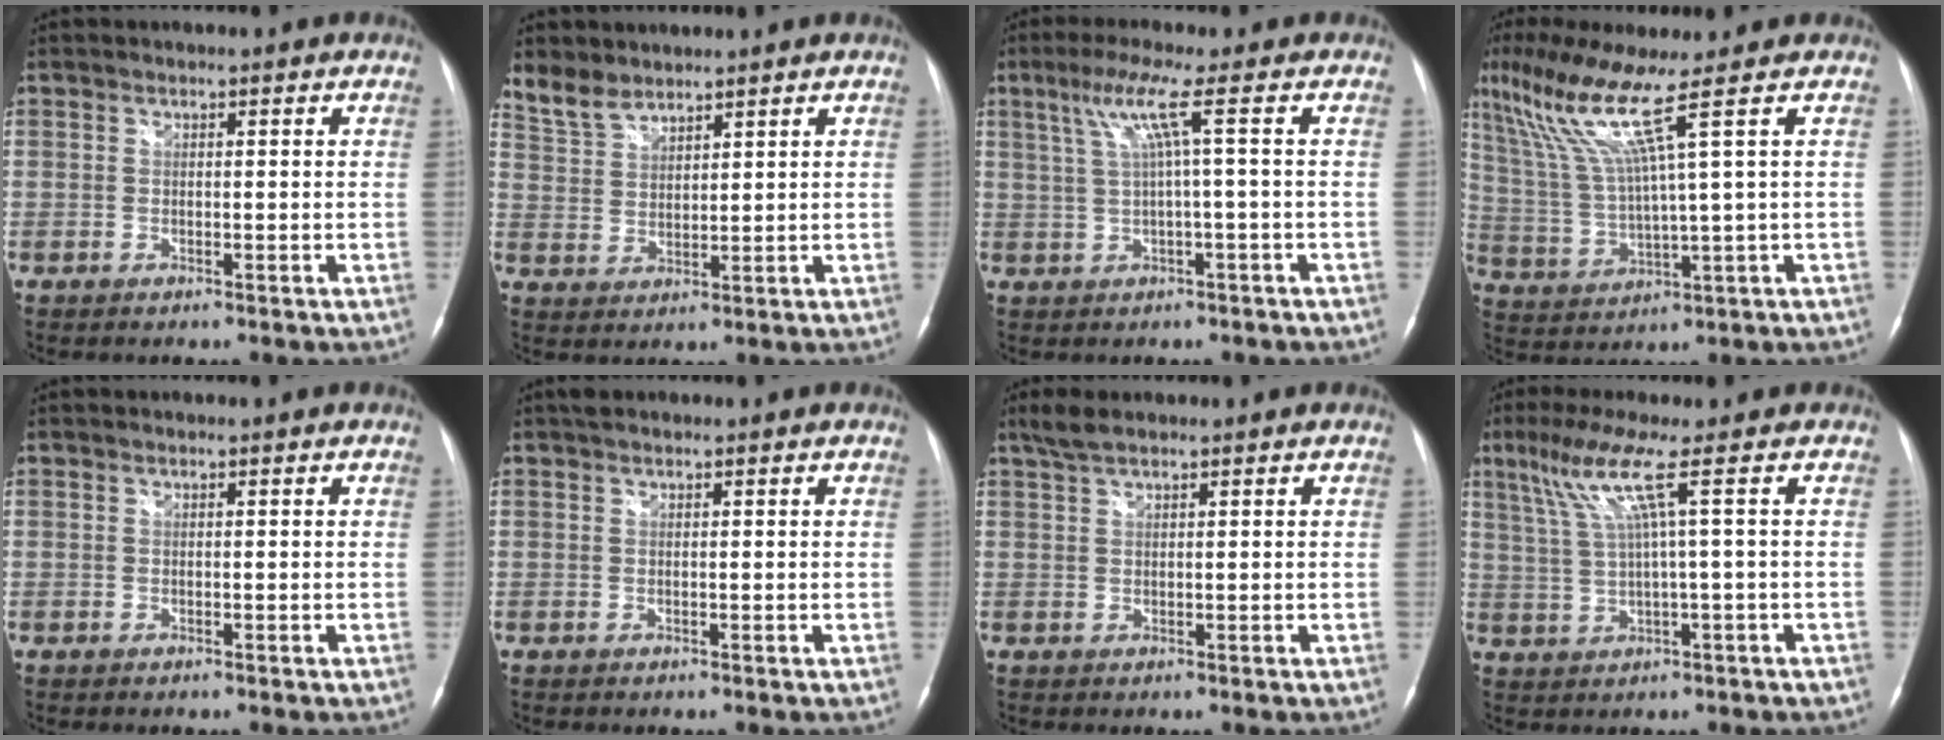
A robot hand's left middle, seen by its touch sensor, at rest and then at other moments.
{"total": 4.8, "force": [4.4, 1.8, 0.7], "torque": [-0.021, 0.011, 0.097]}
{"total": 5.4, "force": [1.5, -1.5, 4.9], "torque": [-0.106, 0.016, 0.037]}
{"total": 10.2, "force": [5.6, -2.3, 8.2], "torque": [-0.173, 0.004, 0.118]}
{"total": 0.0}
{"total": 1.1, "force": [0.9, 0.4, 0.5], "torque": [-0.013, 0.017, 0.015]}
{"total": 2.6, "force": [2.1, 0.5, 1.5], "torque": [-0.038, 0.011, 0.045]}
{"total": 6.9, "force": [2.8, -1.7, 6.0], "torque": [-0.127, 0.014, 0.064]}